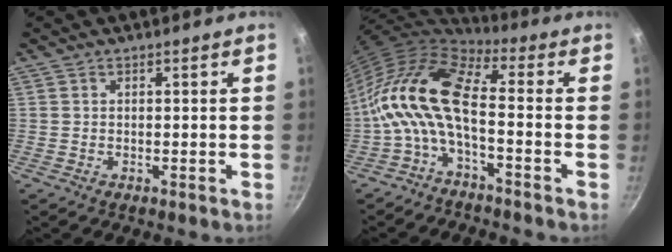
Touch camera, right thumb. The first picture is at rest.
{"total": 13.1, "force": [-2.2, 5.4, 11.7], "torque": [-0.240, 0.033, -0.057]}